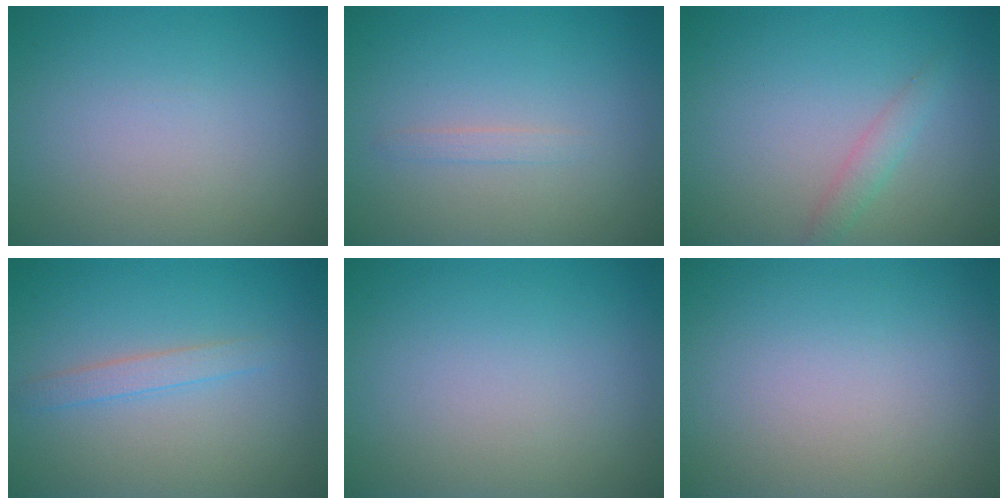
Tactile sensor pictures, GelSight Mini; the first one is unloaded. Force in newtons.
{"total": 0.8, "press": 0.8, "slide": 0.0}
{"total": 1.5, "press": 1.5, "slide": 0.0}
{"total": 1.6, "press": 1.6, "slide": 0.1}
{"total": 0.0}
{"total": 0.0}